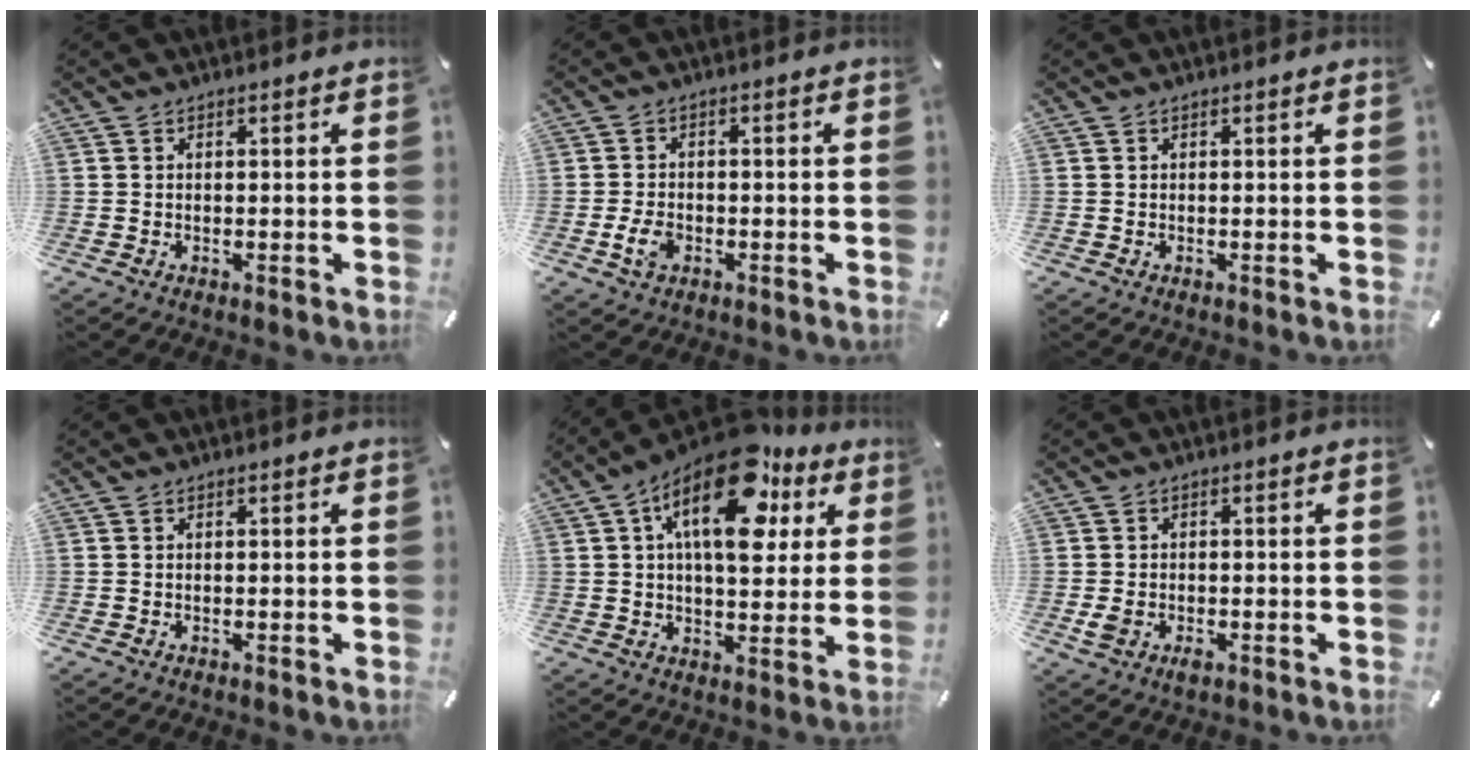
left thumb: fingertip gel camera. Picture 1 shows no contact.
{"total": 4.1, "force": [-1.5, 2.7, 2.7], "torque": [-0.063, 0.002, -0.030]}
{"total": 0.0}
{"total": 0.0}
{"total": 19.9, "force": [9.2, 9.9, 14.6], "torque": [-0.231, -0.040, 0.150]}
{"total": 3.1, "force": [-1.2, 2.0, 2.0], "torque": [-0.040, 0.005, -0.019]}